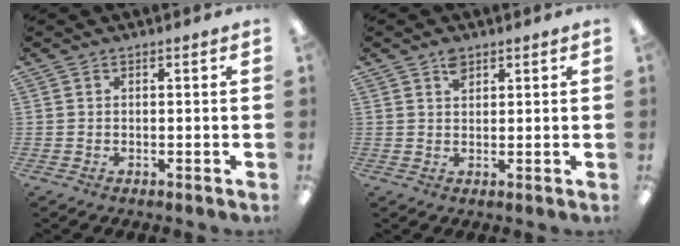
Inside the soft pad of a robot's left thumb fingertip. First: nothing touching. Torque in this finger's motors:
{"motor_torque": [0.37, 0.02, 0.35, -0.37, 0.00]}